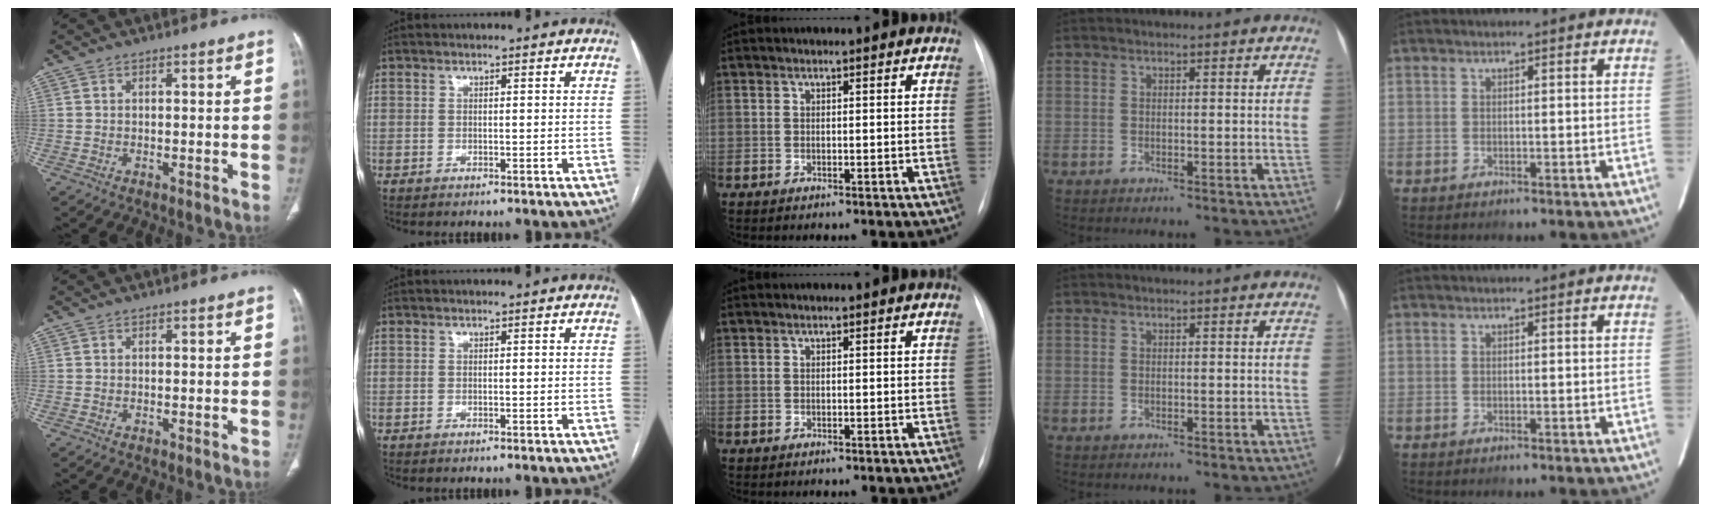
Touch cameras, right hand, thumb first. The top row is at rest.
{}